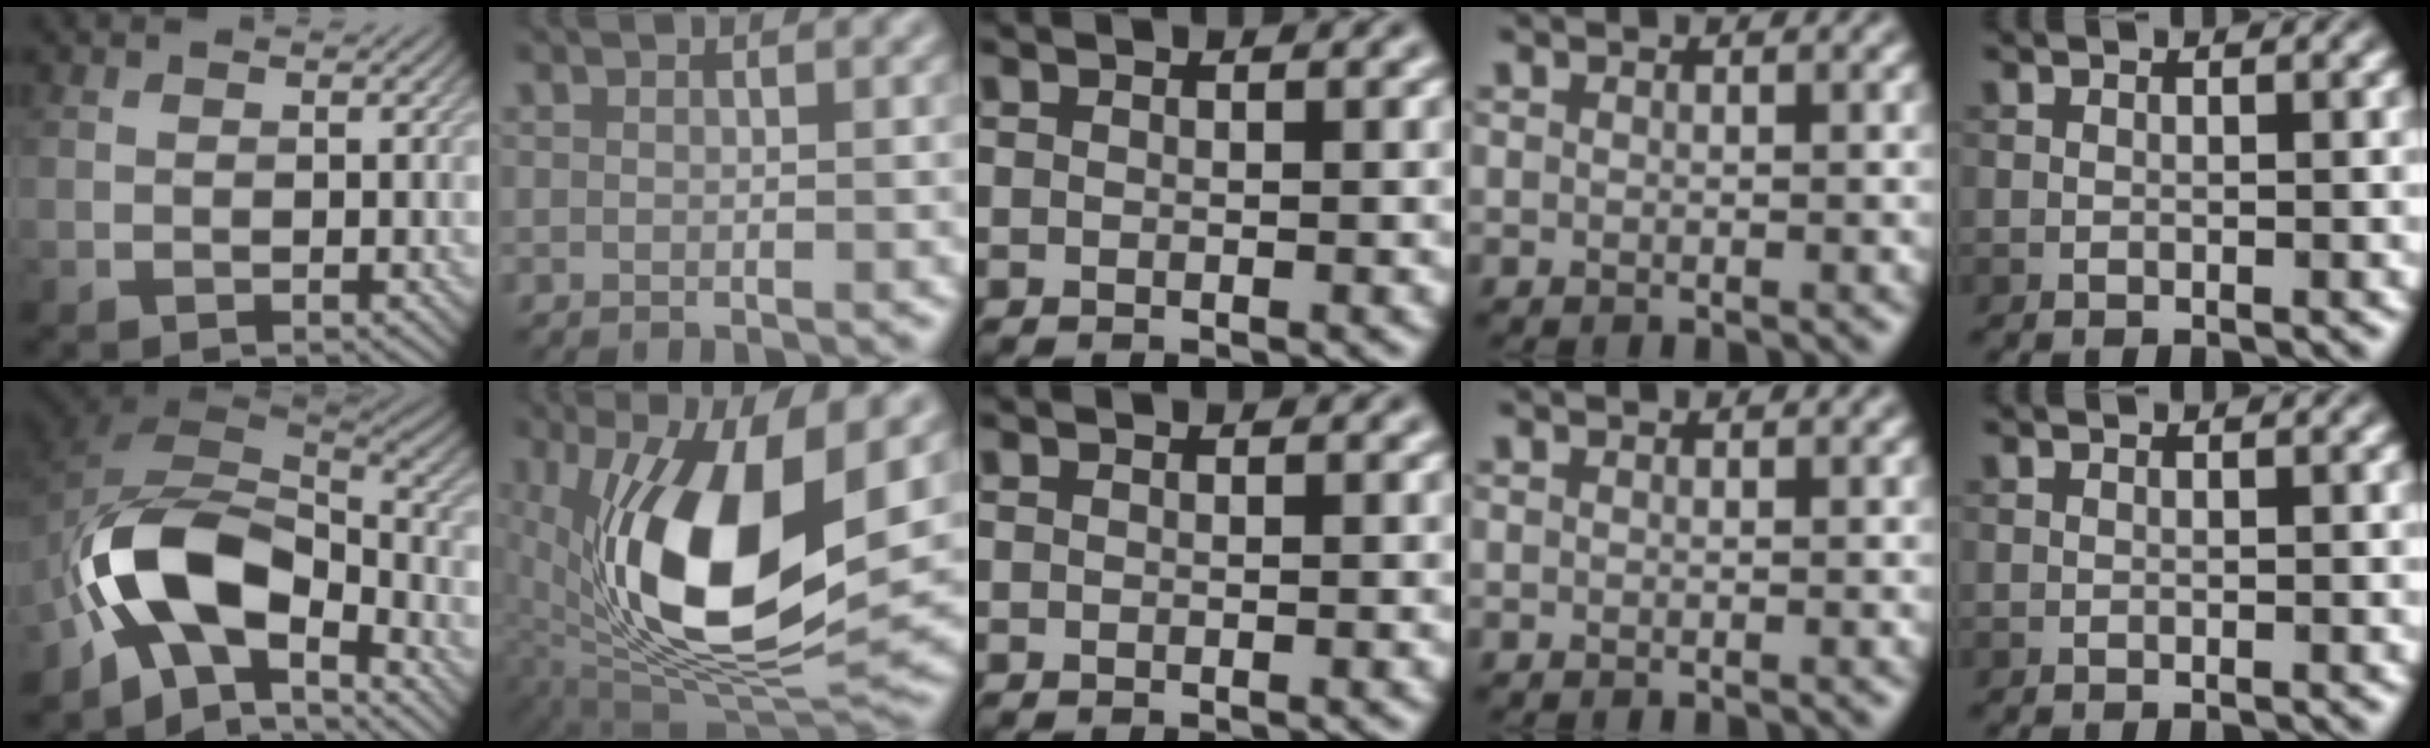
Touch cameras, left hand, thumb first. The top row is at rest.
{"thumb": {"total": 13.5, "force": [-6.1, 7.5, 9.5], "torque": [-0.177, -0.019, -0.127]}, "index": {"total": 14.7, "force": [1.0, 6.6, 13.1], "torque": [-0.250, -0.018, 0.021]}}